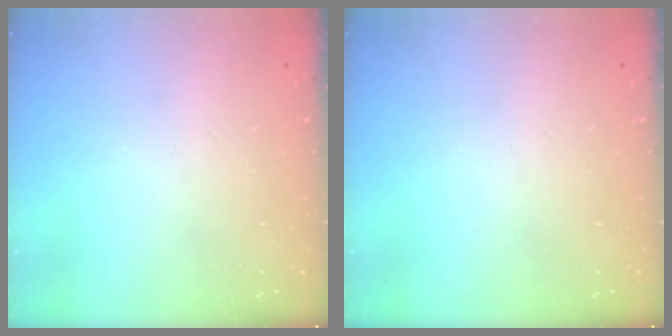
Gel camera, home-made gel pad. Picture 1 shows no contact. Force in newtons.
{"total": 0.0}